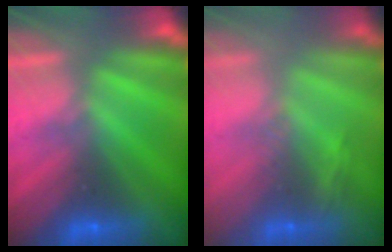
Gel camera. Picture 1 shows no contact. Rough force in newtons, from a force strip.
{"total": 2.8}